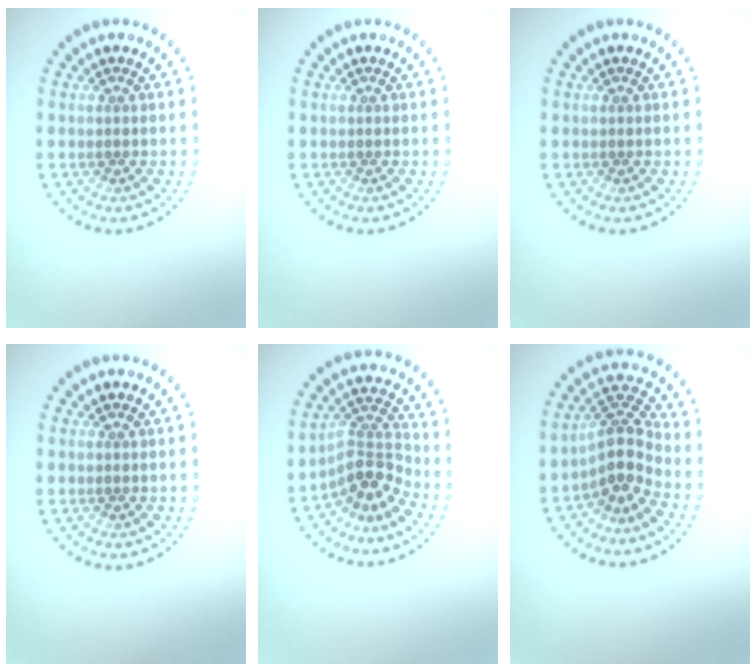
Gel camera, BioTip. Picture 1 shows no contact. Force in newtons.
{"total": 0.0}
{"total": 0.0}
{"total": 0.0}
{"total": 3.8, "press": 2.6, "slide": 2.8}
{"total": 3.8, "press": 2.8, "slide": 2.5}